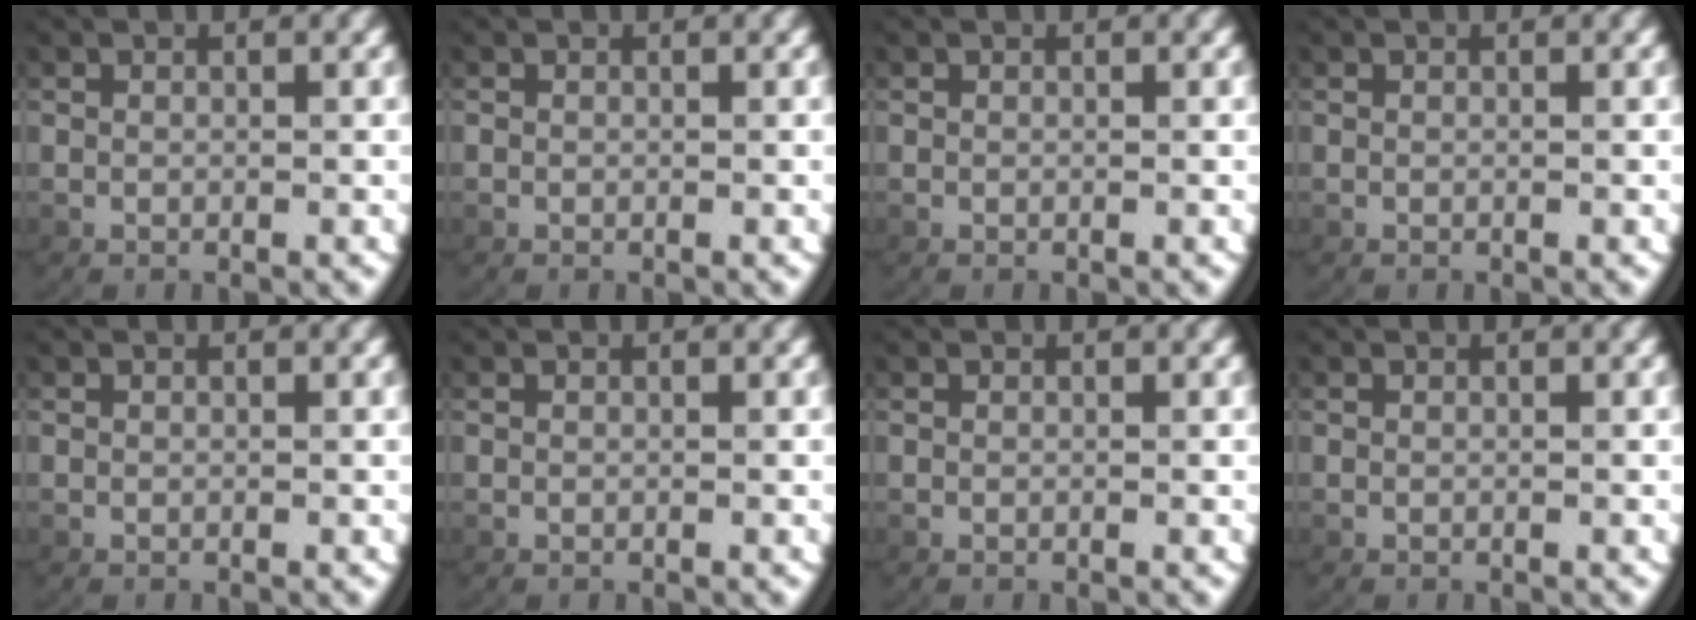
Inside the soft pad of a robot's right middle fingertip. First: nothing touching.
{"total": 0.0}
{"total": 0.0}
{"total": 0.0}
{"total": 0.0}
{"total": 0.0}
{"total": 0.0}
{"total": 0.0}